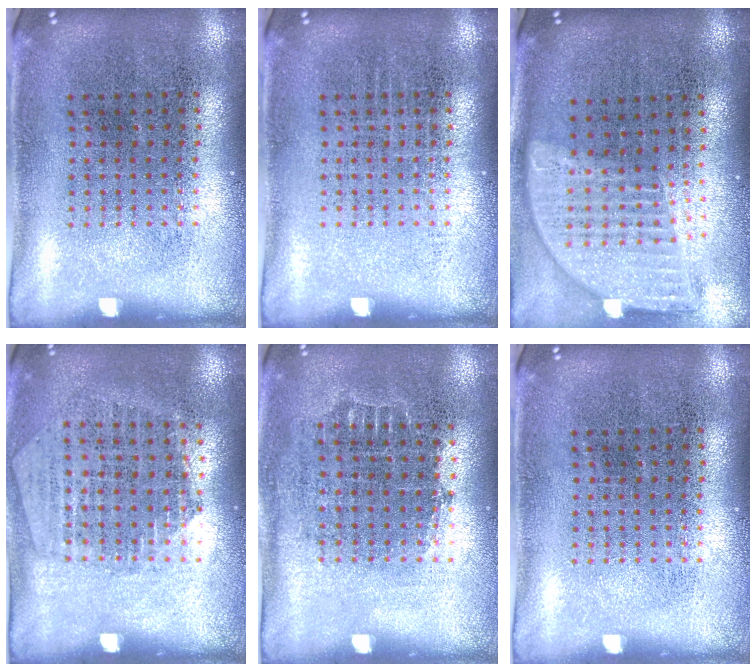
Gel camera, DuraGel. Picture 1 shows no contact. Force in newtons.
{"total": 0.0}
{"total": 1.9, "press": 1.5, "slide": 1.1}
{"total": 1.3, "press": 1.2, "slide": 0.5}
{"total": 0.6, "press": 0.6, "slide": 0.2}
{"total": 0.0}